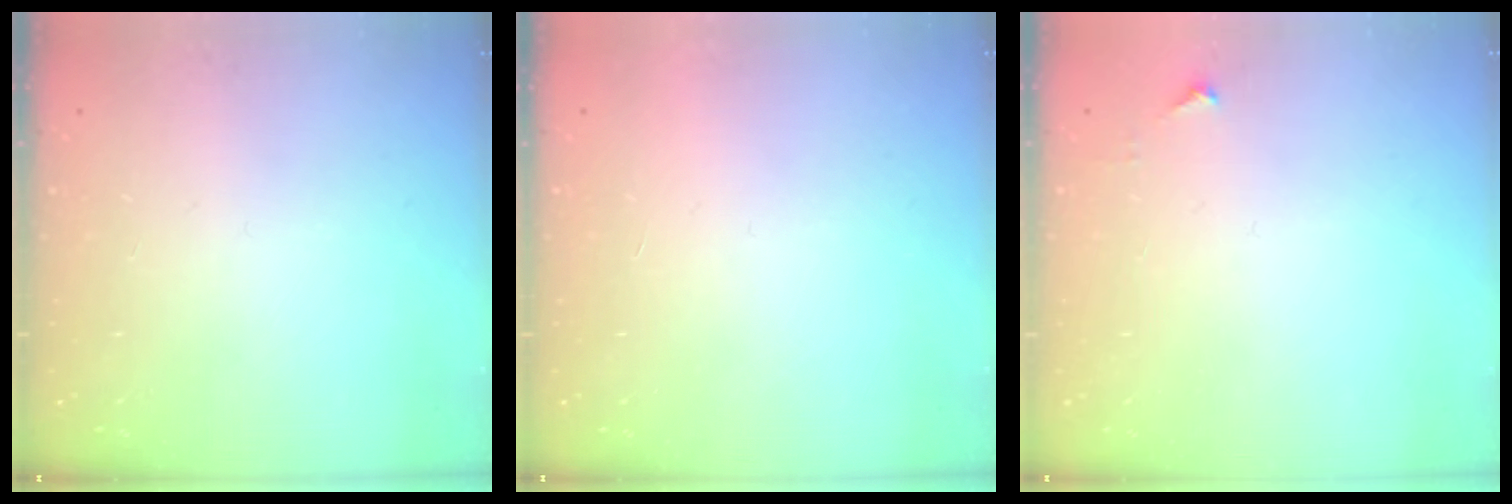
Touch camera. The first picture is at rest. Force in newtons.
{"total": 1.5, "press": 1.5, "slide": 0.1}
{"total": 3.4, "press": 3.4, "slide": 0.4}